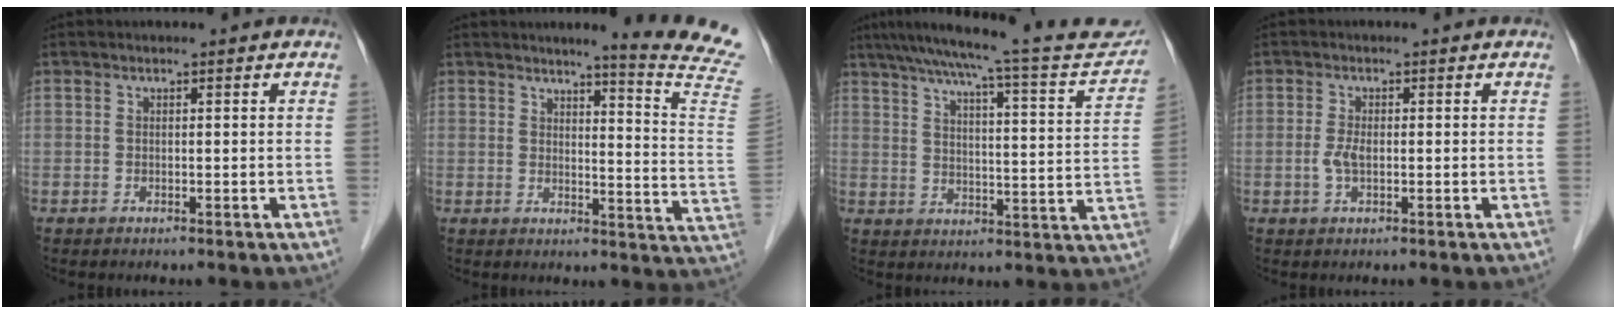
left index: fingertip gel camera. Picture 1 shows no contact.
{"total": 13.6, "force": [12.2, -2.3, 5.4], "torque": [-0.073, -0.104, 0.125]}
{"total": 22.5, "force": [20.0, 1.6, 10.3], "torque": [-0.153, -0.017, 0.250]}
{"total": 2.1, "force": [-0.3, 0.8, 2.0], "torque": [-0.049, -0.001, -0.005]}